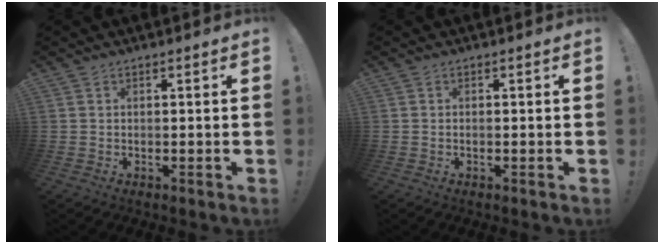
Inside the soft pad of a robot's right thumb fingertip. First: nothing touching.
{"total": 0.6, "force": [-0.4, 0.0, 0.4], "torque": [-0.015, 0.003, -0.006]}